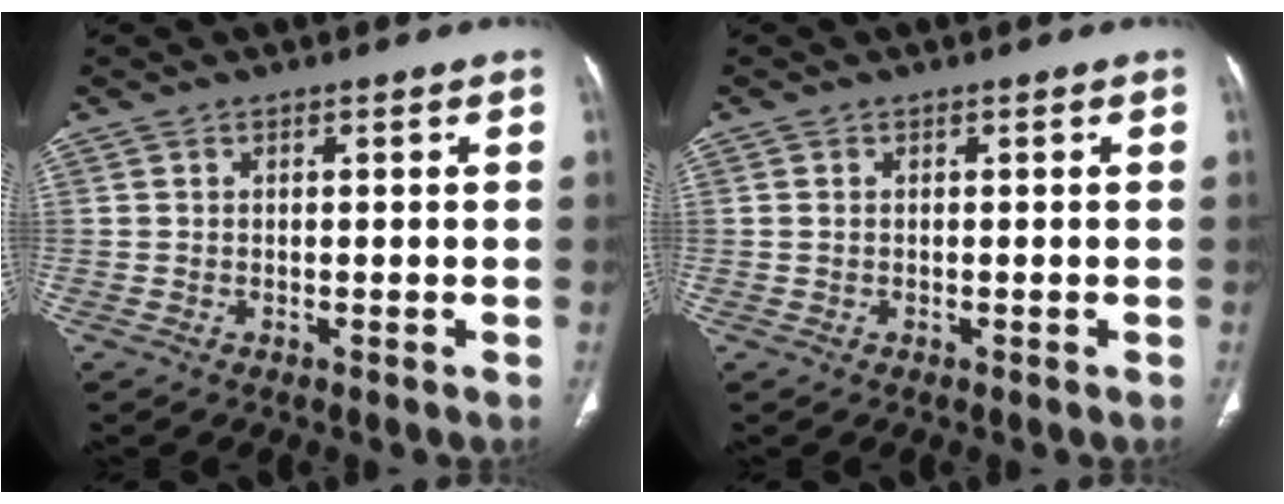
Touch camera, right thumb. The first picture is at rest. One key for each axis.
{"total": 0.7, "fx": 0.0, "fy": 0.5, "fz": 0.5, "tx": -0.014, "ty": 0.001, "tz": 0.002}